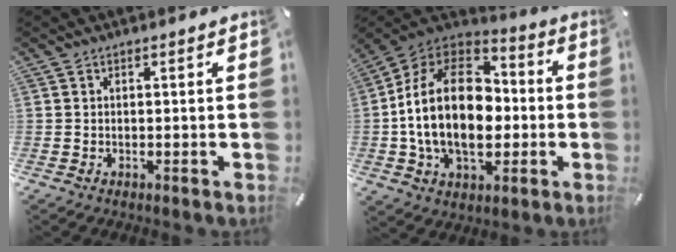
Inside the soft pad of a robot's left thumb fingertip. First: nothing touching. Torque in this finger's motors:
{"motor_torque": [2.45, 2.56, 2.77, 0.00, 0.41]}